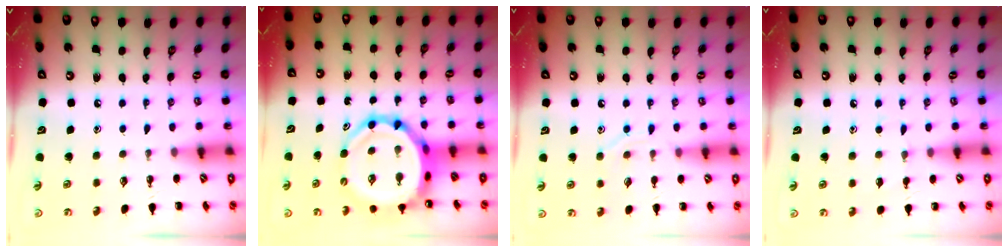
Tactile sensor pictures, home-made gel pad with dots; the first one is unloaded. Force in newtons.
{"total": 11.2, "press": 10.7, "slide": 3.4}
{"total": 6.6, "press": 6.6, "slide": 1.1}
{"total": 5.5, "press": 5.3, "slide": 1.6}